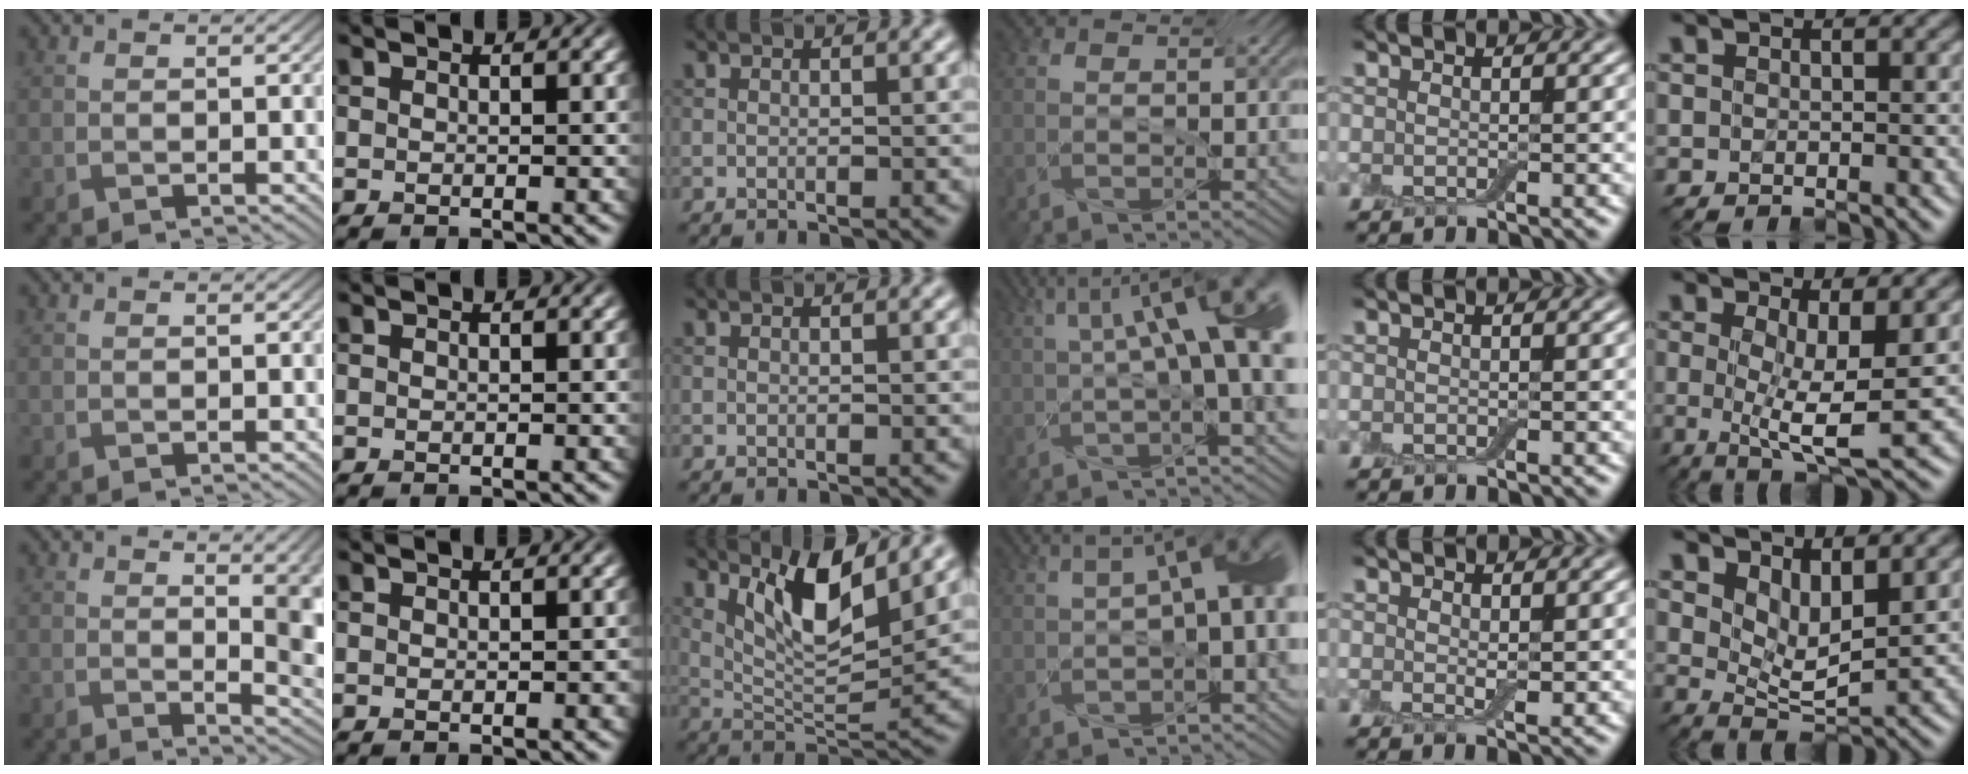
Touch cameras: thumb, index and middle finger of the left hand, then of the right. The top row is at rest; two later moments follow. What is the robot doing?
{"motion": "screw", "object": "jar lid"}